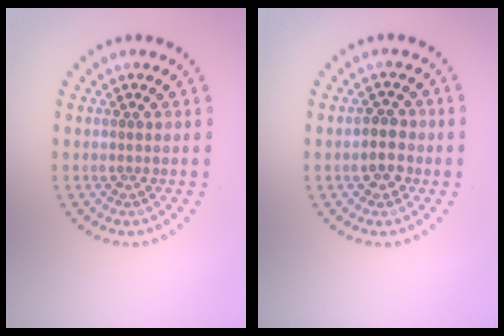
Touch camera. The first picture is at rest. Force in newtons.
{"total": 2.3, "press": 2.2, "slide": 0.6}